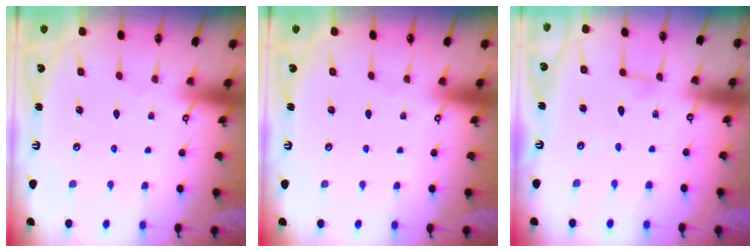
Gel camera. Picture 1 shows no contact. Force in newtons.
{"total": 0.0}
{"total": 3.1, "press": 3.1, "slide": 0.3}